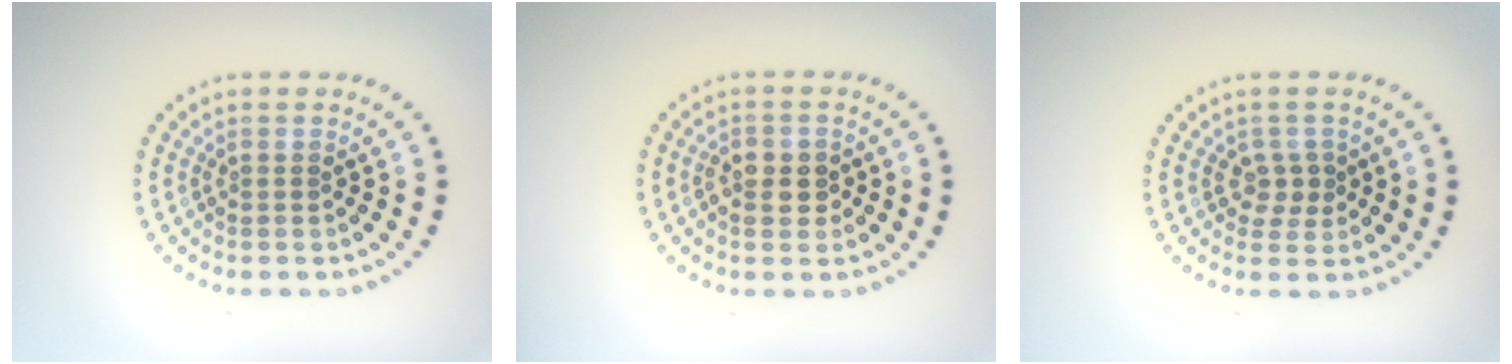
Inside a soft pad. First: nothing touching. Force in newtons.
{"total": 2.6, "press": 2.5, "slide": 0.5}
{"total": 1.8, "press": 1.6, "slide": 0.8}